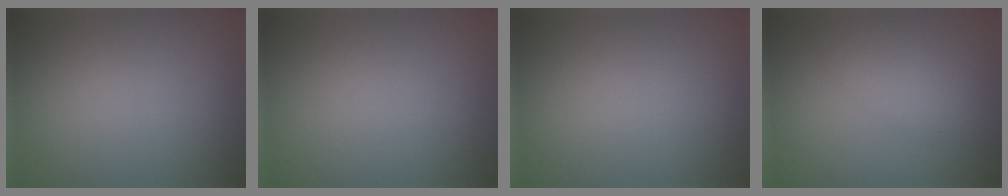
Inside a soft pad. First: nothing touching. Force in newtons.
{"total": 0.0}
{"total": 0.0}
{"total": 4.0, "press": 4.0, "slide": 0.0}